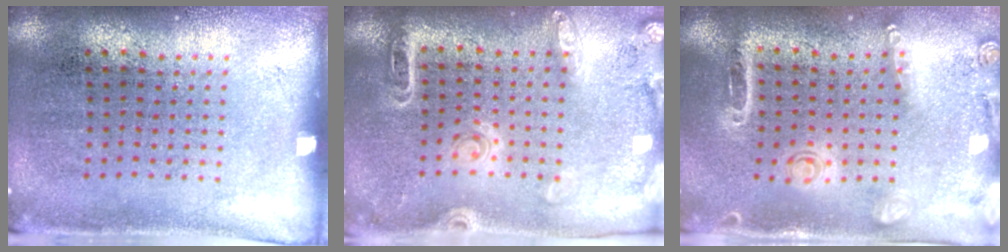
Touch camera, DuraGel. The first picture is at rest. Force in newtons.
{"total": 1.8, "press": 1.7, "slide": 0.4}
{"total": 1.6, "press": 1.5, "slide": 0.6}